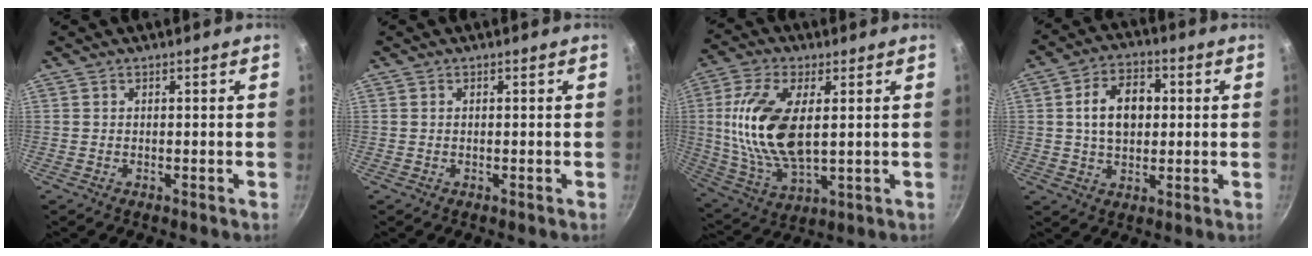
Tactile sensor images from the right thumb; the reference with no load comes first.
{"total": 0.0}
{"total": 17.1, "force": [2.4, 8.4, 14.7], "torque": [-0.287, -0.005, 0.051]}
{"total": 10.3, "force": [1.3, 7.0, 7.3], "torque": [-0.099, 0.013, 0.017]}